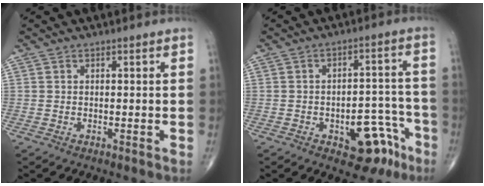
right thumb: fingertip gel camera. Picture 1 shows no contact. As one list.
[{"total": 10.8, "force": [-5.5, 5.7, 7.4], "torque": [-0.061, 0.048, -0.066]}]